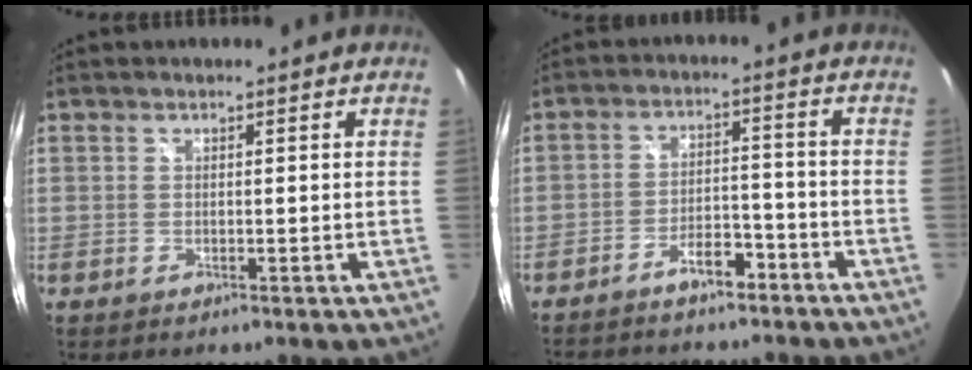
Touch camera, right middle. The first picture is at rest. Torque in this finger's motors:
{"motor_torque": [0.98, -1.16, 0.14, 0.09]}